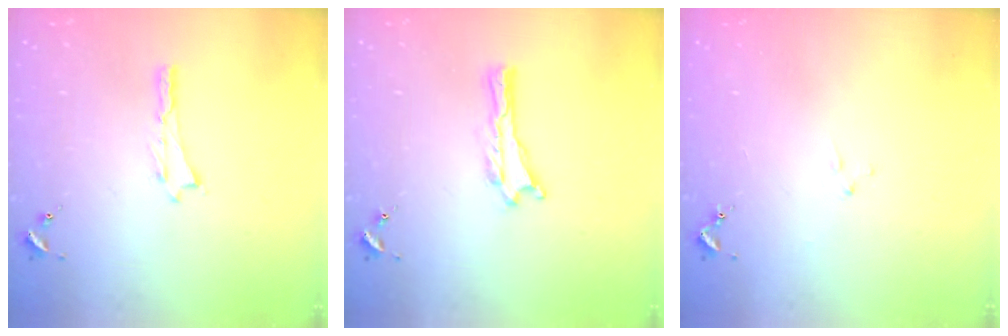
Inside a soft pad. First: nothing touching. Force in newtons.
{"total": 0.0}
{"total": 0.8, "press": 0.8, "slide": 0.2}